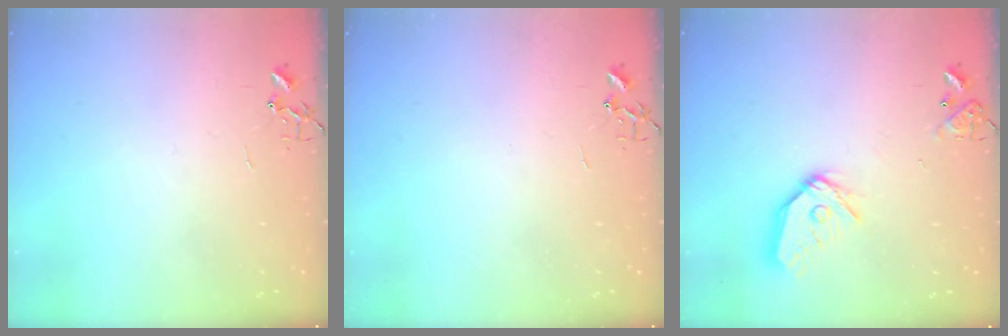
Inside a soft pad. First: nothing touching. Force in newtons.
{"total": 0.0}
{"total": 13.7, "press": 13.6, "slide": 1.7}